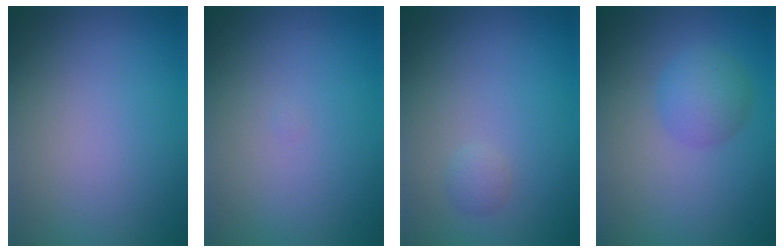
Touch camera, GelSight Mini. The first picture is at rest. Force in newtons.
{"total": 0.0}
{"total": 0.9, "press": 0.9, "slide": 0.0}
{"total": 2.7, "press": 2.7, "slide": 0.1}